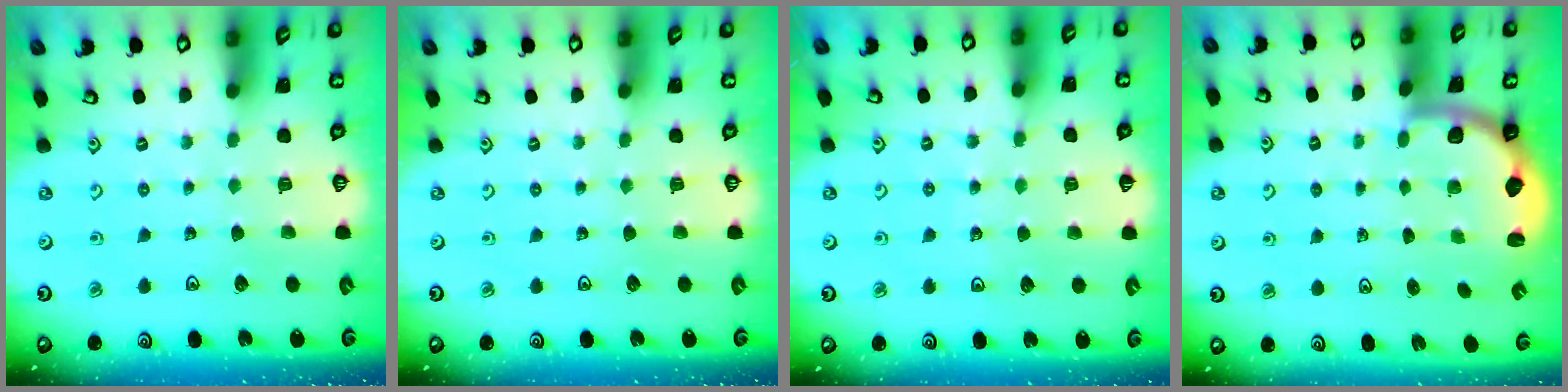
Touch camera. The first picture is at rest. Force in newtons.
{"total": 0.0}
{"total": 5.2, "press": 5.1, "slide": 1.0}
{"total": 2.4, "press": 1.7, "slide": 1.6}